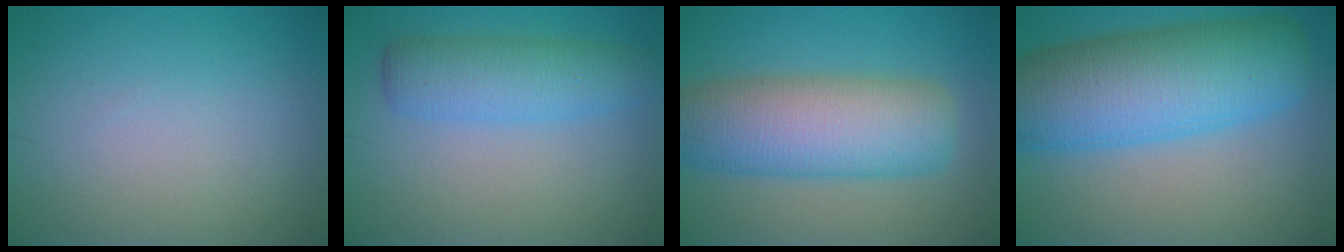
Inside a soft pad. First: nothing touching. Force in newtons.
{"total": 4.6, "press": 4.6, "slide": 0.1}
{"total": 9.3, "press": 9.3, "slide": 0.6}
{"total": 11.9, "press": 11.8, "slide": 0.4}